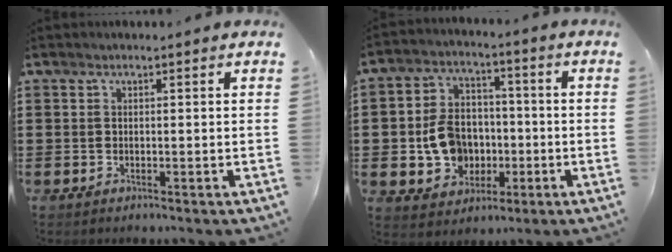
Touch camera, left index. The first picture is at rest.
{"total": 8.6, "force": [-1.2, 7.2, 4.4], "torque": [-0.115, 0.021, -0.021]}